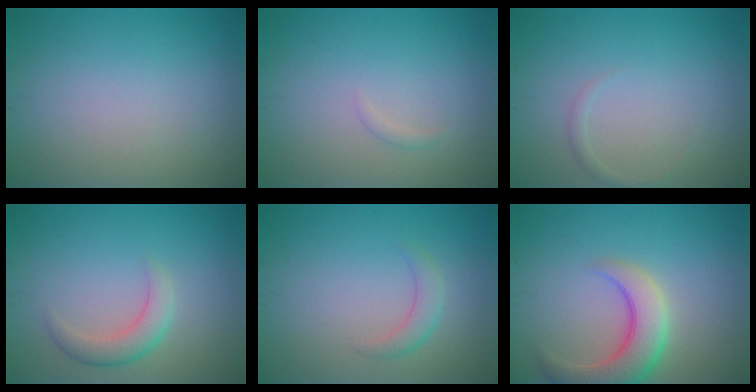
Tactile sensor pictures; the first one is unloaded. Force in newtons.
{"total": 0.5, "press": 0.5, "slide": 0.0}
{"total": 0.8, "press": 0.8, "slide": 0.0}
{"total": 2.6, "press": 2.6, "slide": 0.0}
{"total": 1.7, "press": 1.7, "slide": 0.1}
{"total": 5.7, "press": 5.6, "slide": 0.7}